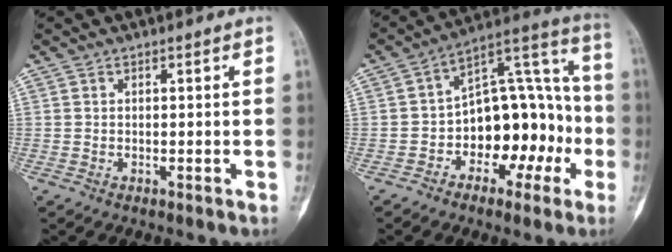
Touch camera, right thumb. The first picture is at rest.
{"total": 17.4, "force": [-4.3, 10.8, 13.0], "torque": [-0.137, 0.068, -0.060]}